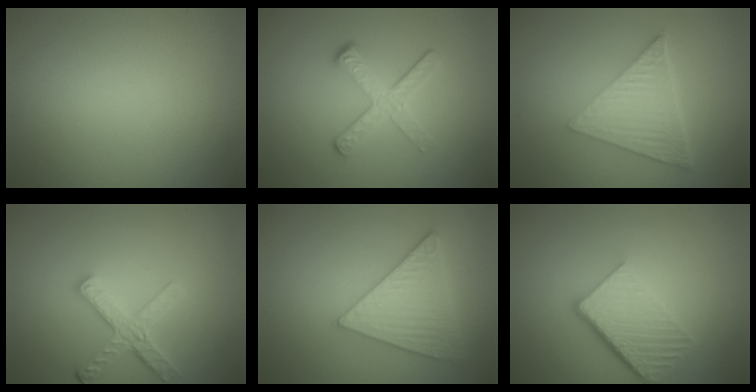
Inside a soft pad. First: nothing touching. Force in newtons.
{"total": 3.9, "press": 2.6, "slide": 2.9}
{"total": 6.8, "press": 4.5, "slide": 5.0}
{"total": 4.2, "press": 3.3, "slide": 2.7}
{"total": 4.6, "press": 4.2, "slide": 1.9}
{"total": 5.6, "press": 4.0, "slide": 4.0}